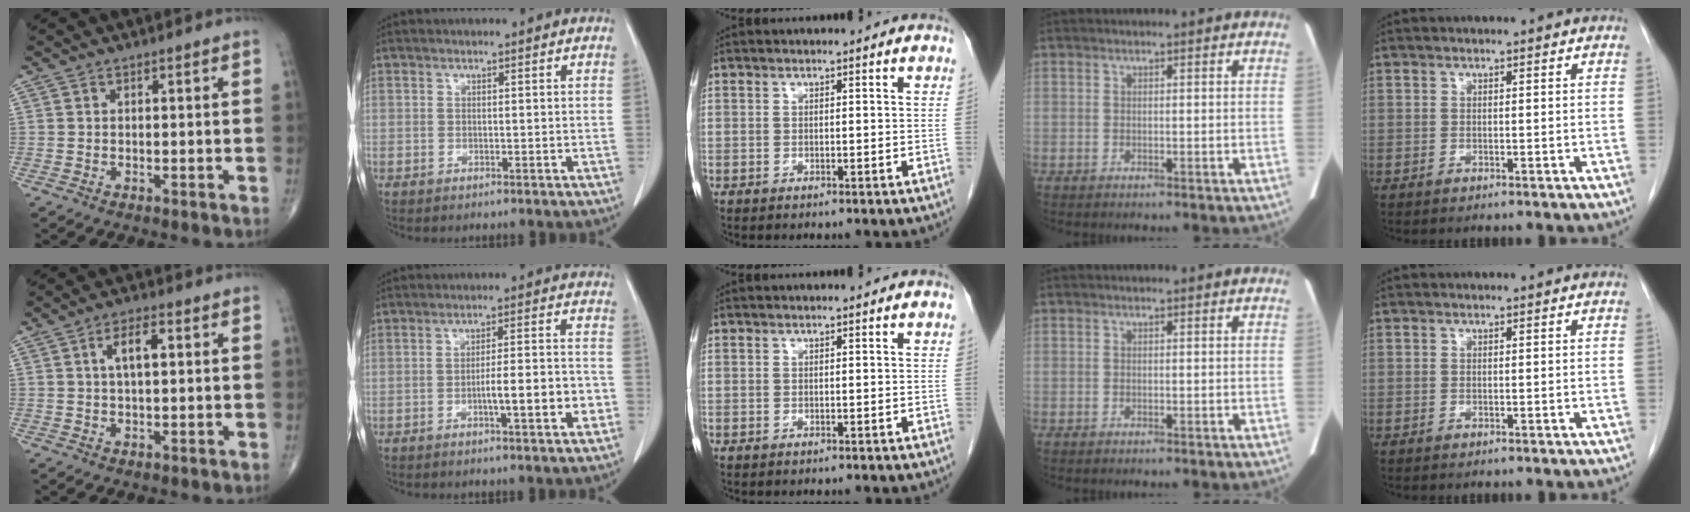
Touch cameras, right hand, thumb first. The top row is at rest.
{"thumb": {"total": 7.6, "force": [1.7, 3.3, 6.7], "torque": [-0.108, 0.010, 0.025]}, "index": {"total": 7.5, "force": [-2.5, 0.8, 7.0], "torque": [-0.103, 0.013, -0.033]}}